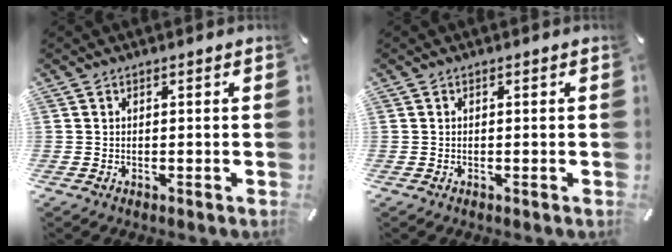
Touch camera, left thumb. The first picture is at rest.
{"total": 0.0}